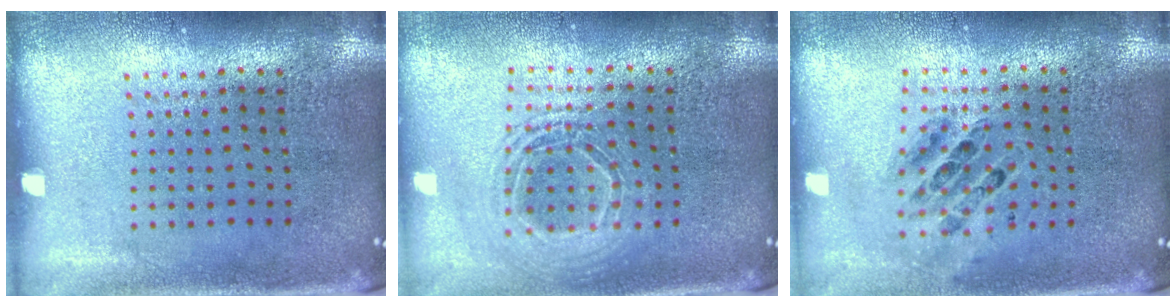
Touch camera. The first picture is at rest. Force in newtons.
{"total": 1.7, "press": 1.5, "slide": 0.9}
{"total": 0.6, "press": 0.6, "slide": 0.1}